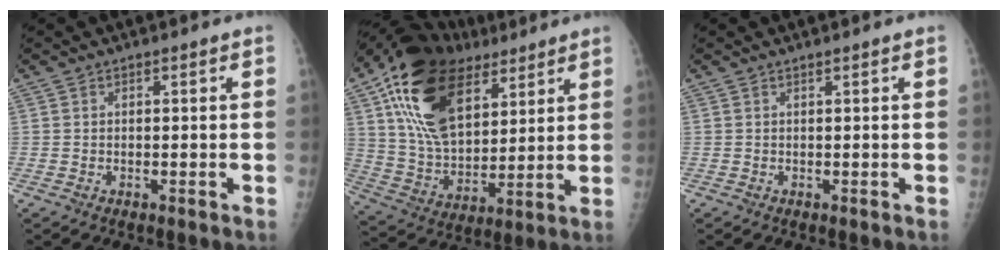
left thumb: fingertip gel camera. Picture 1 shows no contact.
{"total": 24.9, "force": [12.7, 14.2, 16.1], "torque": [-0.267, -0.023, 0.230]}
{"total": 0.0}